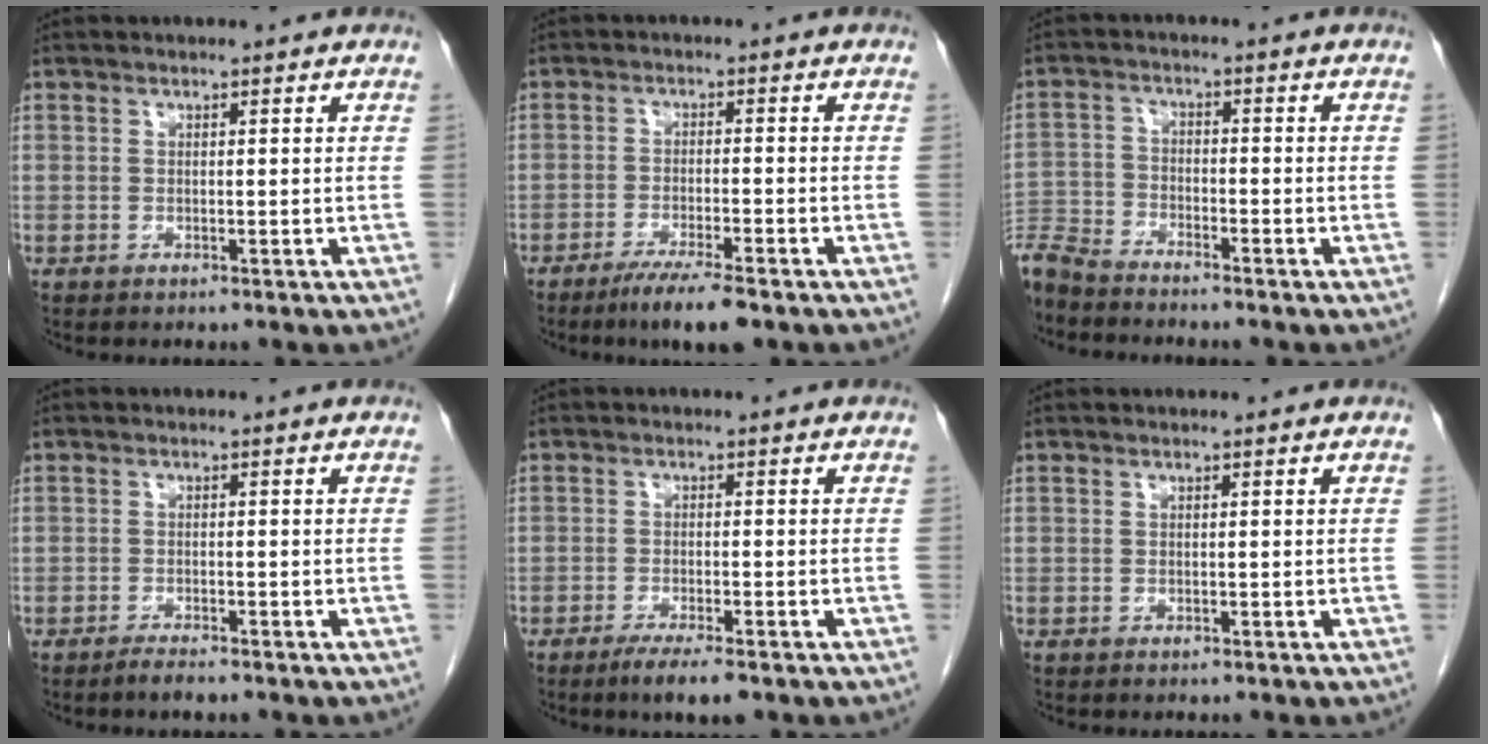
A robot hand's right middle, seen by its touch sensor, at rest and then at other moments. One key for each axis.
{"total": 6.5, "fx": -4.6, "fy": 0.3, "fz": 4.6, "tx": -0.077, "ty": -0.015, "tz": -0.077}
{"total": 7.4, "fx": -7.1, "fy": 1.2, "fz": 1.8, "tx": -0.033, "ty": -0.012, "tz": -0.136}
{"total": 1.8, "fx": -1.5, "fy": 0.1, "fz": 0.9, "tx": -0.024, "ty": -0.004, "tz": -0.026}
{"total": 4.7, "fx": -3.3, "fy": 0.5, "fz": 3.4, "tx": -0.059, "ty": -0.012, "tz": -0.051}
{"total": 0.0}